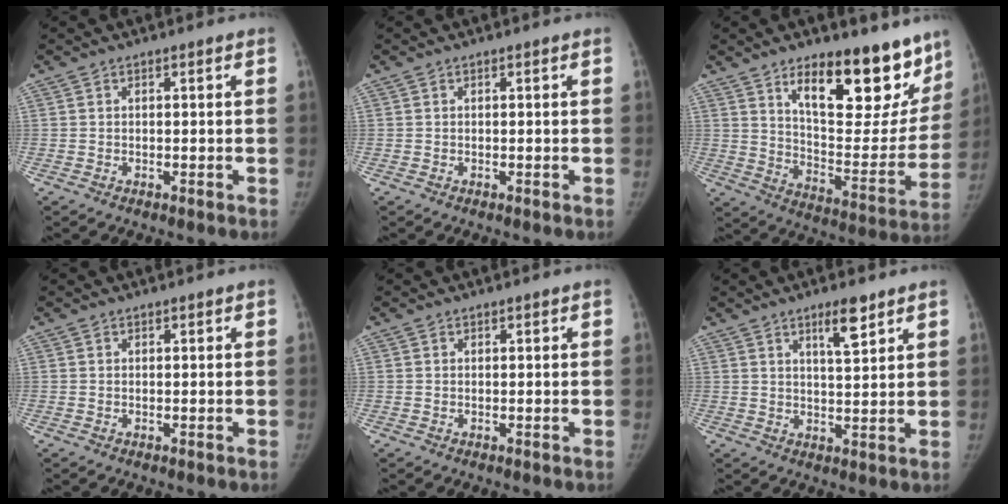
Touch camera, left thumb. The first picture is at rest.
{"total": 0.0}
{"total": 22.0, "force": [14.8, 9.0, 13.6], "torque": [-0.132, -0.092, 0.224]}
{"total": 0.0}
{"total": 0.0}
{"total": 5.8, "force": [3.8, 1.4, 4.2], "torque": [-0.058, -0.028, 0.063]}